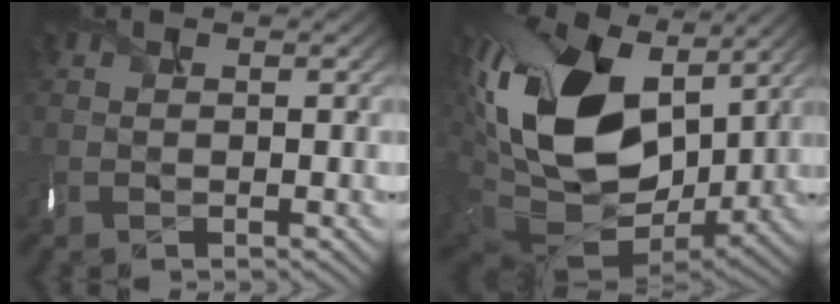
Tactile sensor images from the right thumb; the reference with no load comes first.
{"total": 20.0, "force": [4.0, 13.9, 13.8], "torque": [-0.313, -0.009, 0.086]}